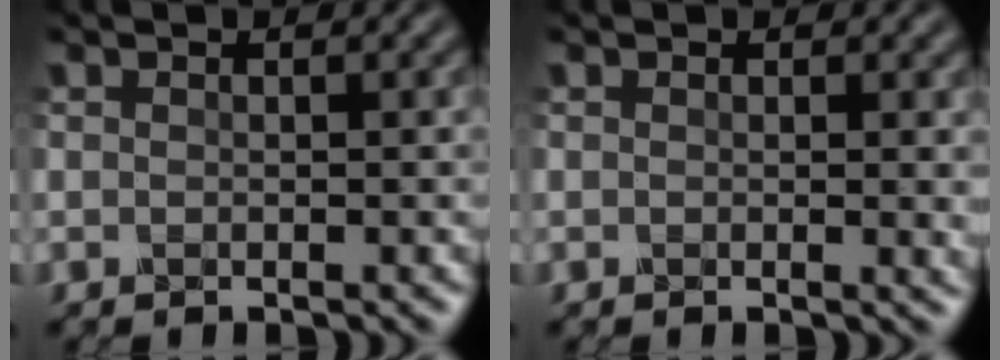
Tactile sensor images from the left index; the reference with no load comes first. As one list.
[{"total": 1.6, "force": [-0.1, 0.9, 1.4], "torque": [-0.015, -0.001, -0.003]}]